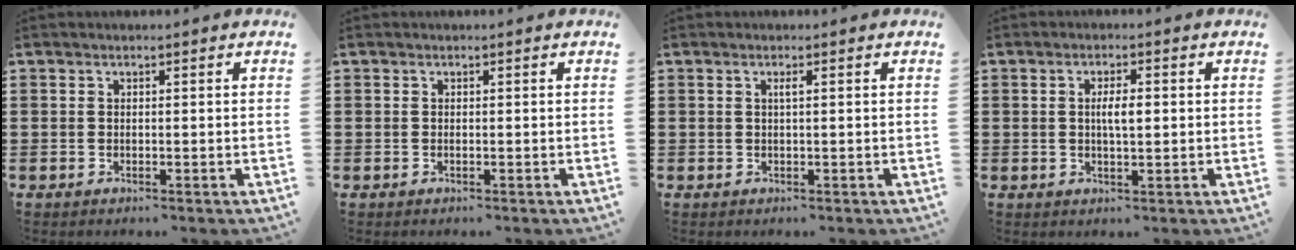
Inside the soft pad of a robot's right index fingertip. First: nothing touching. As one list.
[{"total": 0.0}, {"total": 0.8, "force": [0.2, -0.1, 0.8], "torque": [-0.015, -0.002, 0.003]}, {"total": 3.1, "force": [0.1, 0.9, 3.0], "torque": [-0.056, 0.000, -0.001]}]